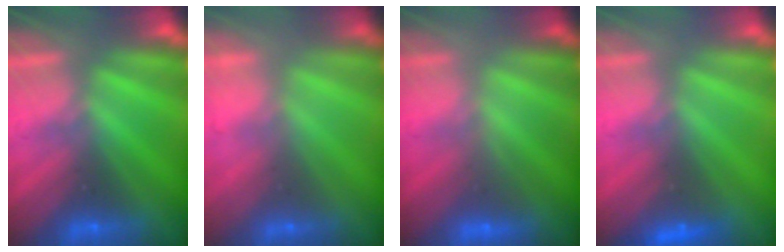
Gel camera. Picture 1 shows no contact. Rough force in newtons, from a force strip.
{"total": 2.1}
{"total": 2.3}
{"total": 2.3}